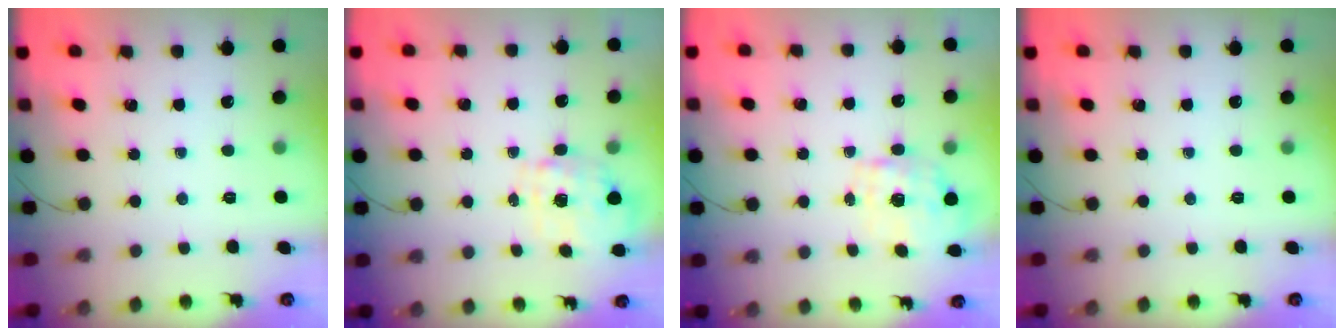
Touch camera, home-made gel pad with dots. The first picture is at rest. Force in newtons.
{"total": 1.5, "press": 1.5, "slide": 0.5}
{"total": 1.7, "press": 1.5, "slide": 0.6}
{"total": 0.0}